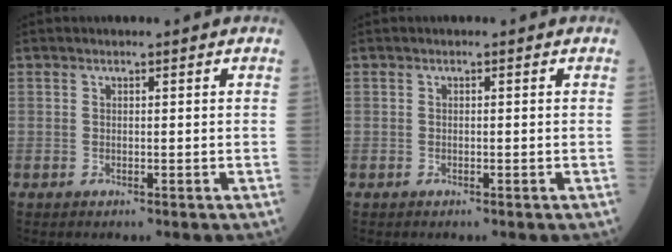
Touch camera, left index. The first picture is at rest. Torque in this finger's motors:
{"motor_torque": [0.00, 0.00, 0.00, 0.00]}